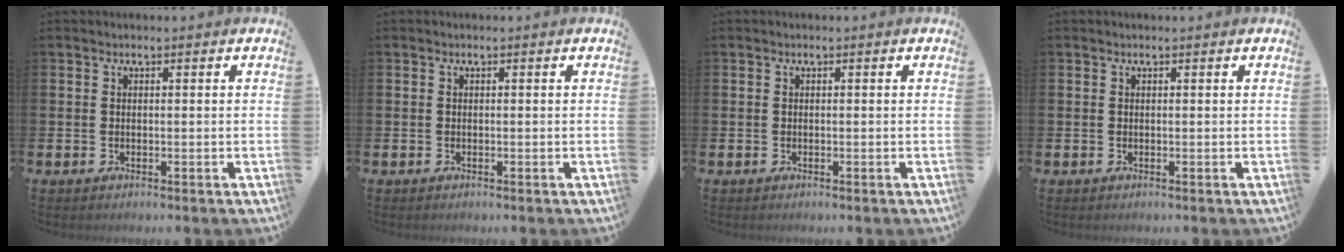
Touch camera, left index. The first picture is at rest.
{"total": 0.0}
{"total": 0.0}
{"total": 0.0}